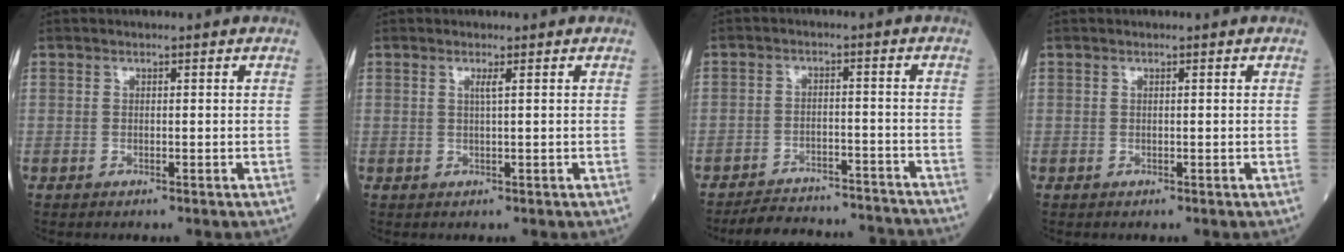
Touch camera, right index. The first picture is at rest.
{"total": 1.0, "force": [0.4, -0.3, 0.9], "torque": [-0.022, -0.002, 0.008]}
{"total": 12.8, "force": [-12.3, 3.0, 2.0], "torque": [-0.024, 0.018, -0.161]}
{"total": 0.0}